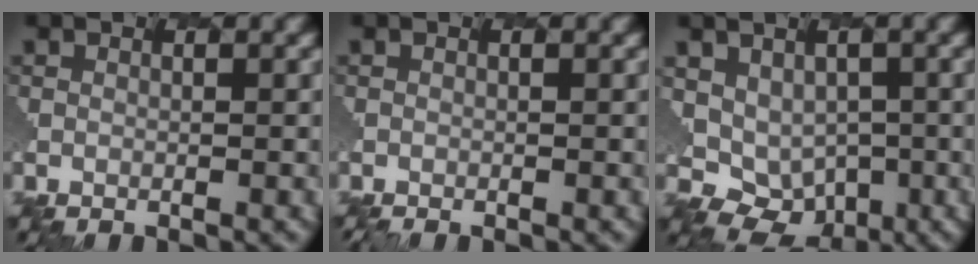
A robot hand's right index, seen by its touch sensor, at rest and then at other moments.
{"total": 1.6, "force": [-1.2, 0.4, 0.9], "torque": [-0.012, 0.011, -0.012]}
{"total": 7.4, "force": [-0.9, 6.2, 3.9], "torque": [-0.062, -0.014, 0.014]}